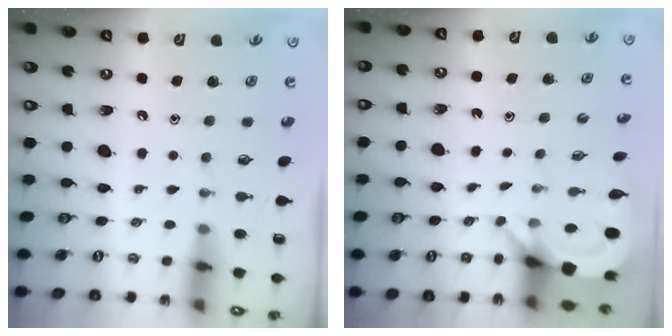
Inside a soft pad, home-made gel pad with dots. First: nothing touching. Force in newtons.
{"total": 3.8, "press": 3.8, "slide": 0.2}